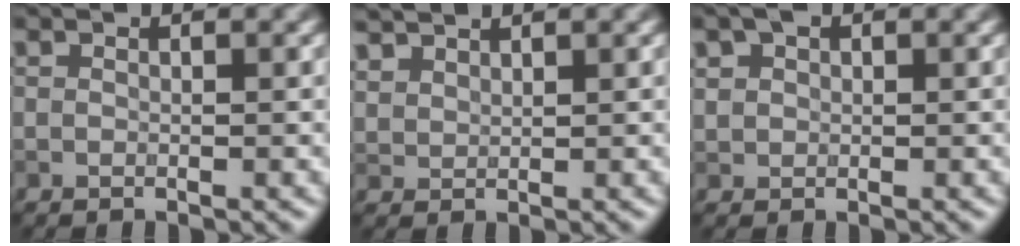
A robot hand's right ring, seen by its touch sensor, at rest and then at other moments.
{"total": 1.9, "force": [1.8, 0.6, 0.3], "torque": [-0.012, 0.008, 0.041]}
{"total": 3.2, "force": [1.4, 2.2, 1.8], "torque": [-0.041, 0.022, 0.008]}